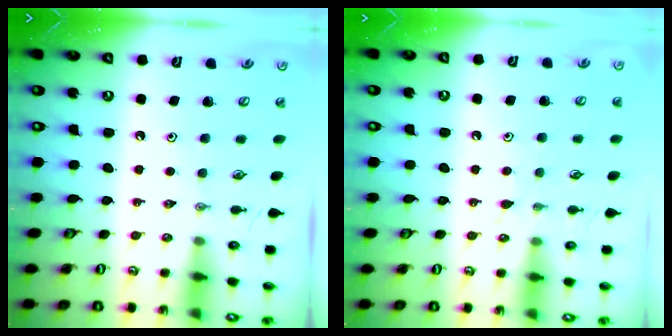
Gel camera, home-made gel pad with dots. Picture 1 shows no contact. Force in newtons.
{"total": 5.3, "press": 5.3, "slide": 0.5}